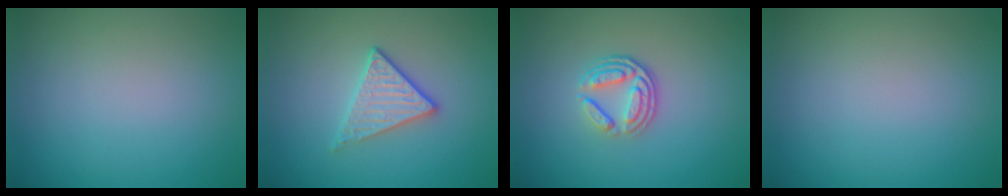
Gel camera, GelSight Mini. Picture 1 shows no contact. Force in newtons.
{"total": 3.0, "press": 2.7, "slide": 1.2}
{"total": 3.6, "press": 2.6, "slide": 2.6}
{"total": 0.0}